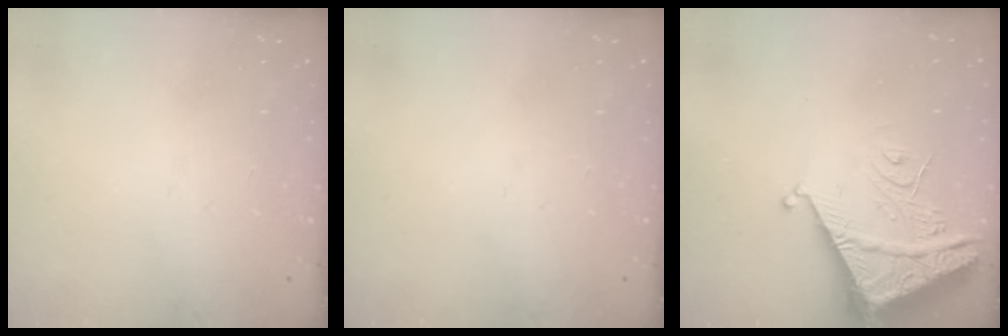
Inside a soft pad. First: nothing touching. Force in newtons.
{"total": 0.0}
{"total": 7.0, "press": 6.9, "slide": 0.7}